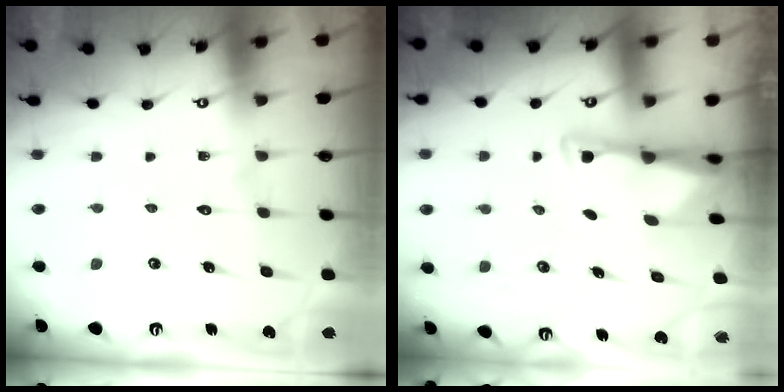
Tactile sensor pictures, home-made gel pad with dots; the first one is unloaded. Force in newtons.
{"total": 3.0, "press": 2.9, "slide": 0.6}